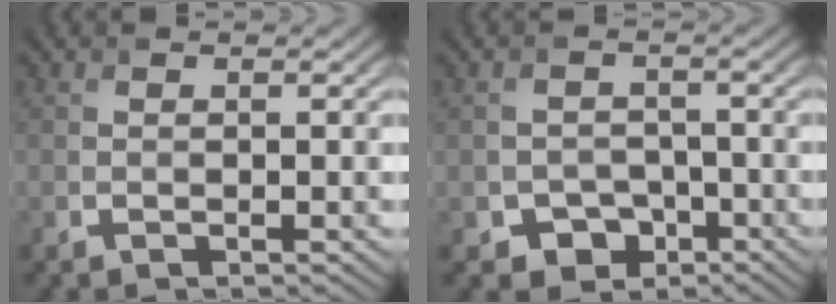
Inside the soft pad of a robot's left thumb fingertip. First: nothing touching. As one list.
[{"total": 3.2, "force": [-2.1, 2.4, 0.4], "torque": [-0.004, -0.005, -0.039]}]